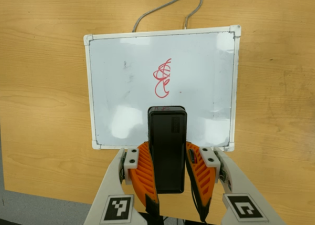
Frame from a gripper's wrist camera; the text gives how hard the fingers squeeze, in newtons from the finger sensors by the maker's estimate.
{"total": 7.6, "left": 5.9, "right": 9.4}